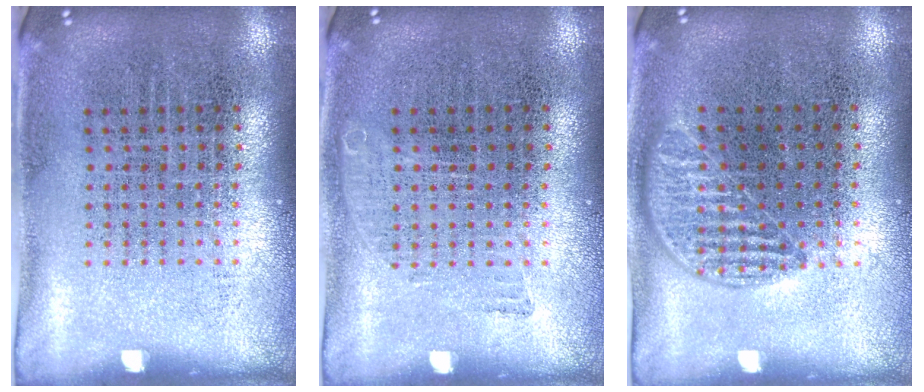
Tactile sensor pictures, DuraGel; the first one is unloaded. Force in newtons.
{"total": 0.7, "press": 0.7, "slide": 0.2}
{"total": 1.0, "press": 0.8, "slide": 0.5}